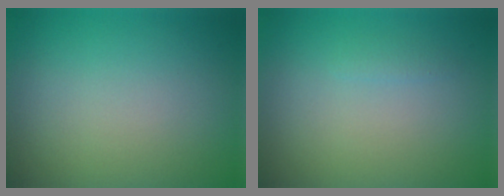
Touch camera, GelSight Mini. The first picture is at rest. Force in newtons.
{"total": 0.6, "press": 0.6, "slide": 0.1}